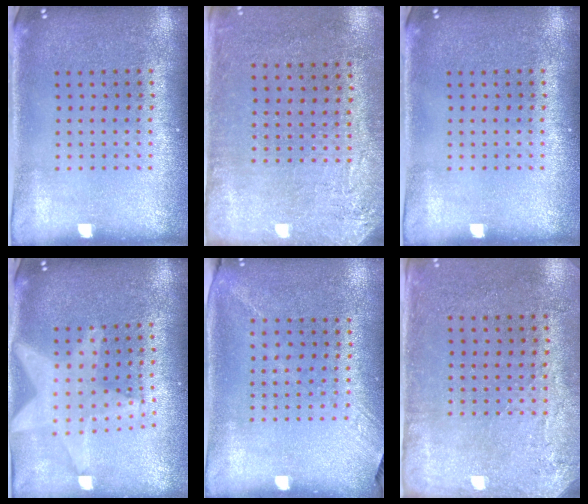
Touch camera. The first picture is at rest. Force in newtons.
{"total": 2.9, "press": 2.4, "slide": 1.6}
{"total": 0.0}
{"total": 1.9, "press": 1.6, "slide": 0.8}
{"total": 1.4, "press": 1.0, "slide": 0.9}
{"total": 2.8, "press": 2.3, "slide": 1.6}